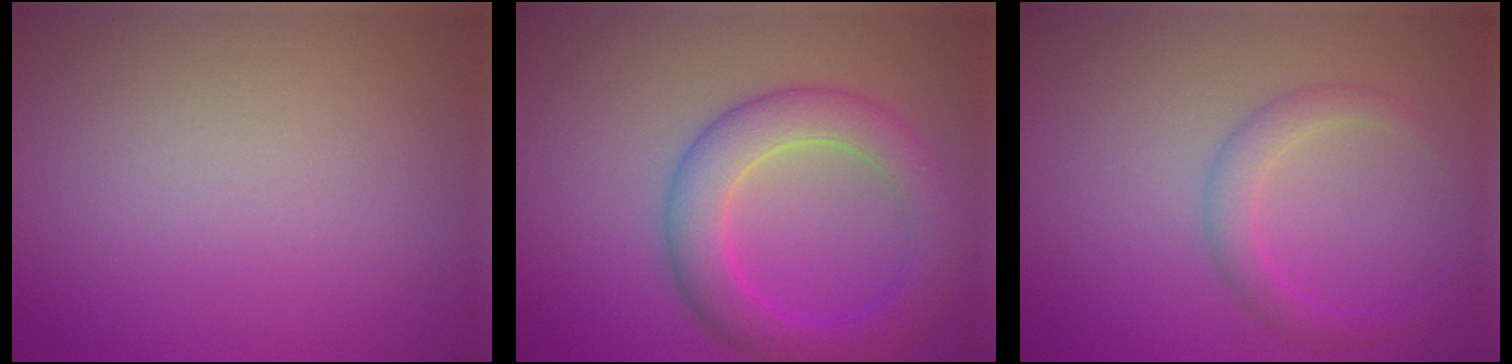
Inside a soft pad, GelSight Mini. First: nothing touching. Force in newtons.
{"total": 5.7, "press": 5.7, "slide": 0.2}
{"total": 2.2, "press": 2.2, "slide": 0.0}